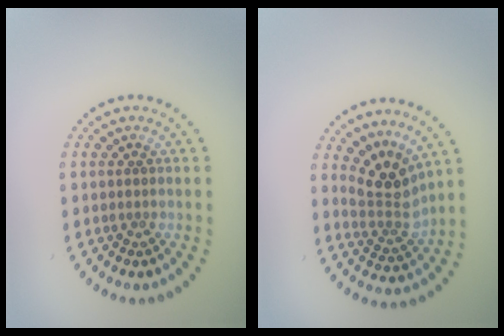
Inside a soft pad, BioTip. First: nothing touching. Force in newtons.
{"total": 3.8, "press": 2.5, "slide": 2.8}